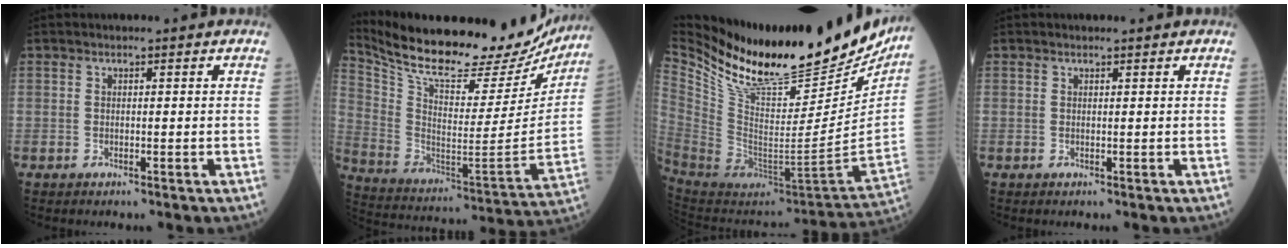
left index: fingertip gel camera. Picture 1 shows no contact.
{"total": 28.4, "force": [24.8, 7.5, 11.8], "torque": [-0.214, -0.042, 0.356]}
{"total": 32.1, "force": [25.8, 9.0, 16.9], "torque": [-0.313, -0.060, 0.400]}
{"total": 0.0}